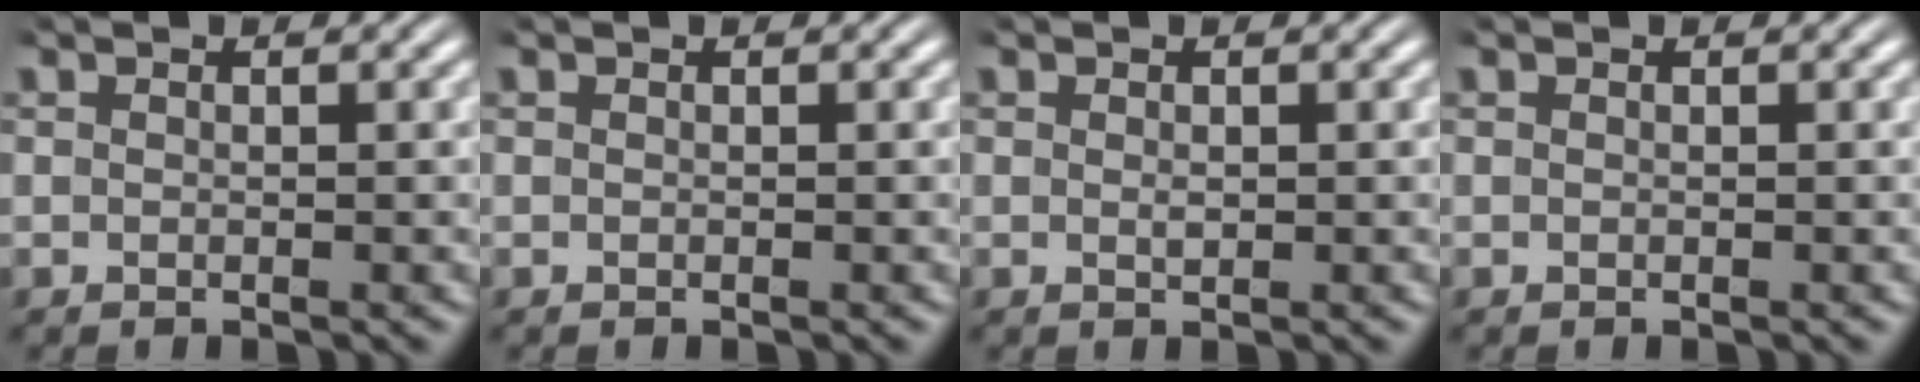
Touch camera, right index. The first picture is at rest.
{"total": 0.0}
{"total": 0.7, "force": [0.0, 0.5, 0.5], "torque": [-0.009, -0.001, 0.000]}
{"total": 0.0}